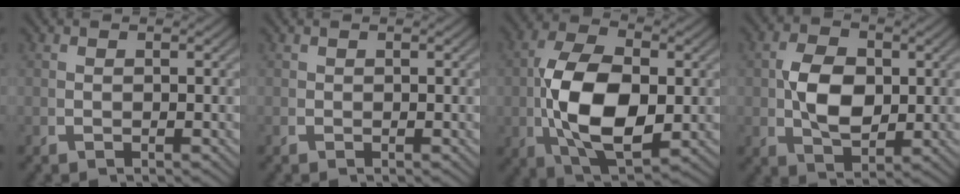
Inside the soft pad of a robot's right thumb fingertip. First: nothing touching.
{"total": 0.0}
{"total": 12.3, "force": [-0.8, 7.8, 9.6], "torque": [-0.219, -0.059, 0.017]}
{"total": 6.4, "force": [0.5, 4.3, 4.8], "torque": [-0.091, -0.024, 0.024]}